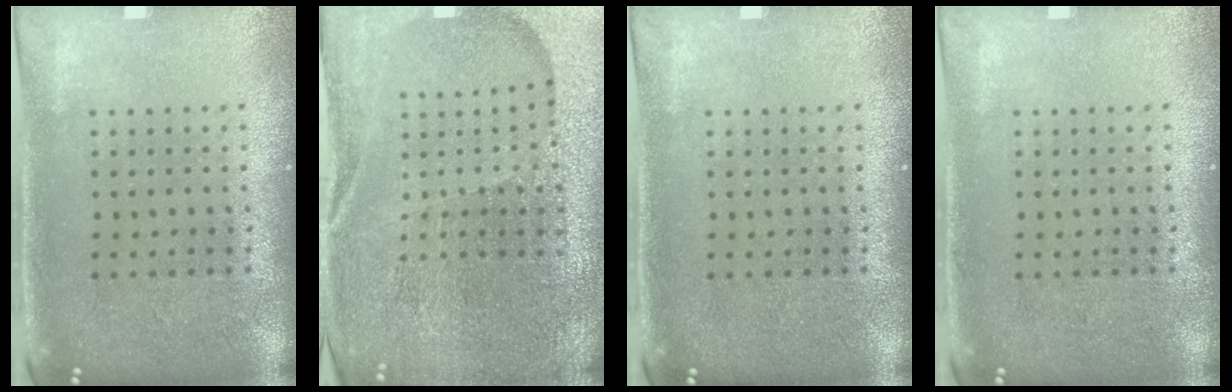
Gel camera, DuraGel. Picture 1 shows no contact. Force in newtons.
{"total": 4.6, "press": 4.3, "slide": 1.4}
{"total": 0.0}
{"total": 0.0}